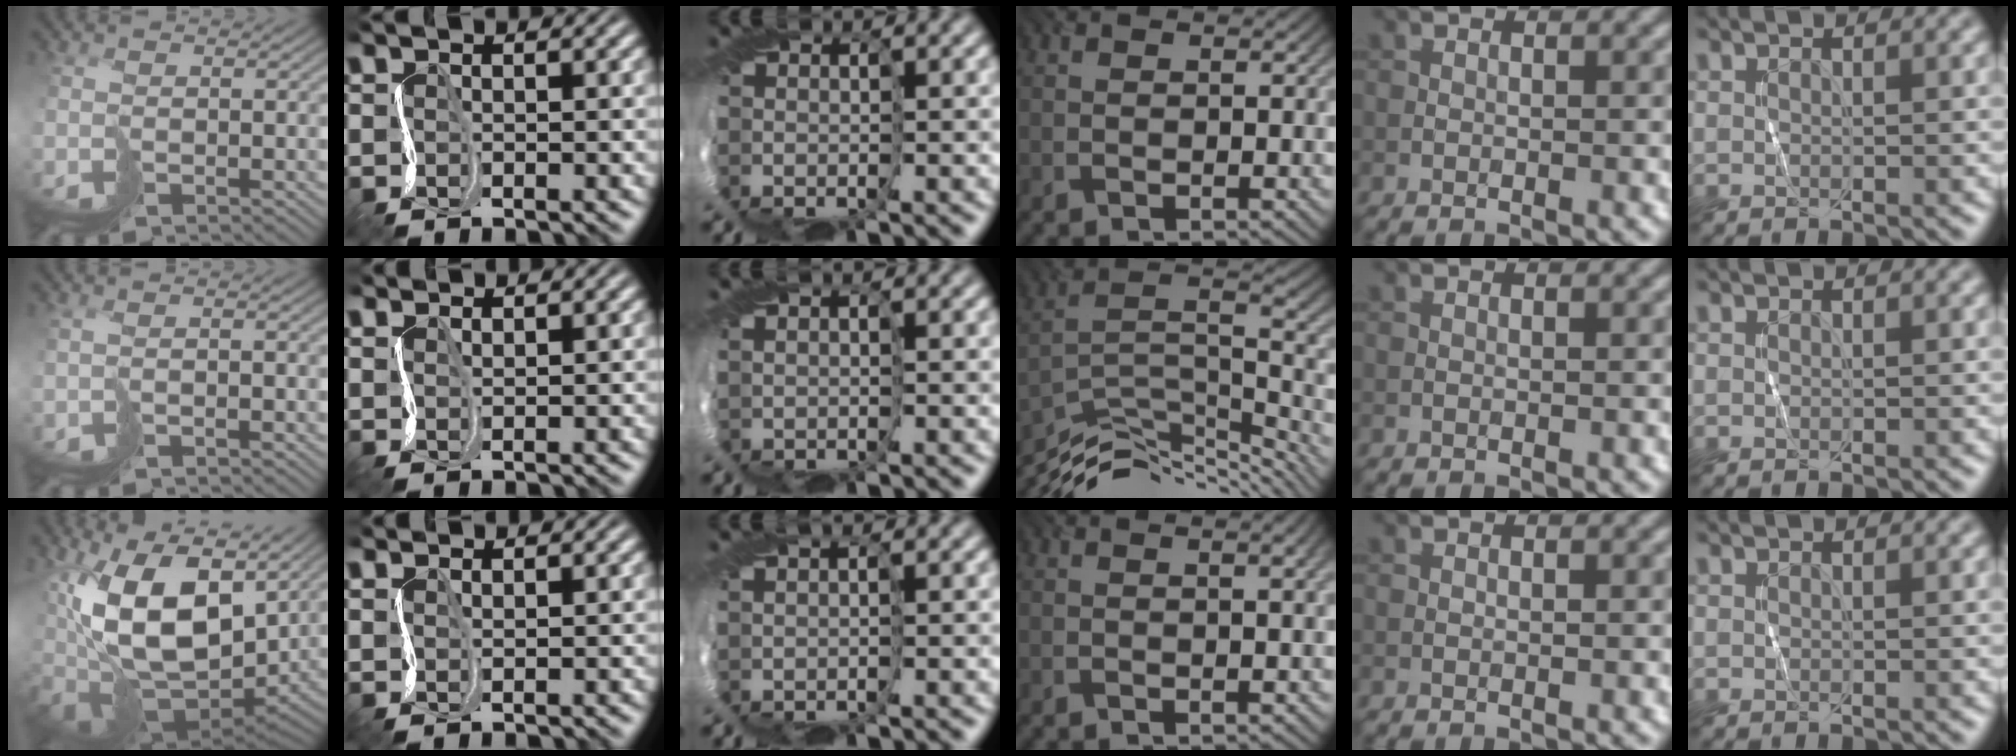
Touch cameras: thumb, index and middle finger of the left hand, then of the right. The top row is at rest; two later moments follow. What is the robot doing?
{"motion": "cut", "object": "wrapping paper"}